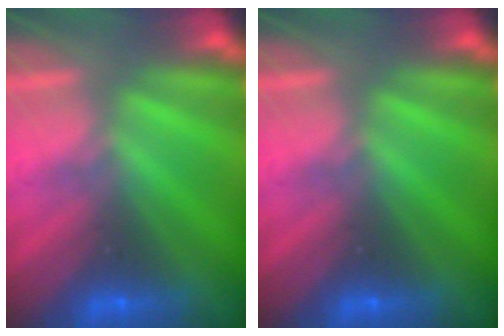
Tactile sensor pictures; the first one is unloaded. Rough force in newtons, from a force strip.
{"total": 0.0}